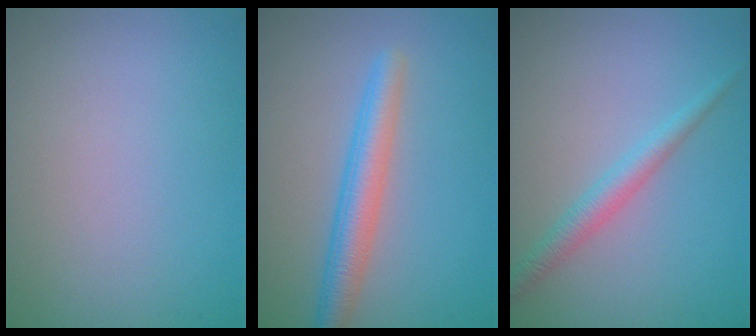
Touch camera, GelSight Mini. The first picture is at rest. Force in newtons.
{"total": 3.7, "press": 3.7, "slide": 0.1}
{"total": 2.2, "press": 2.2, "slide": 0.1}